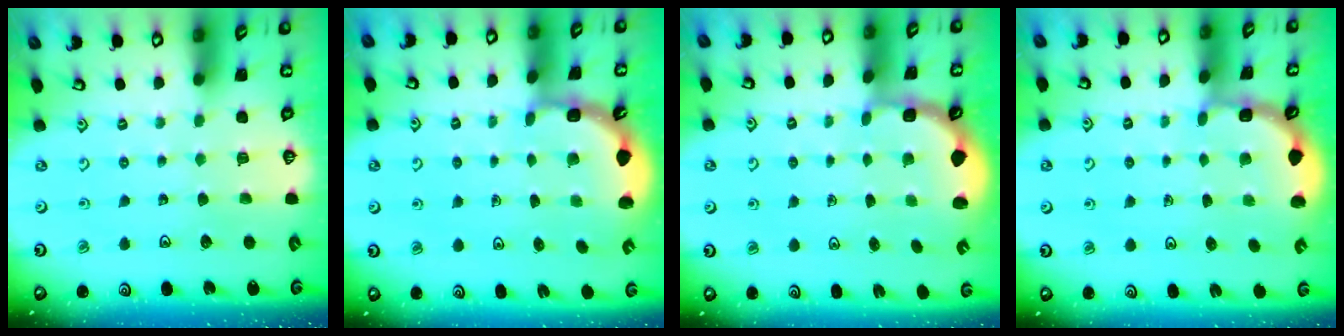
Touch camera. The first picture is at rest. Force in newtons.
{"total": 2.1, "press": 1.9, "slide": 0.9}
{"total": 2.6, "press": 2.0, "slide": 1.7}
{"total": 1.9, "press": 1.9, "slide": 0.3}